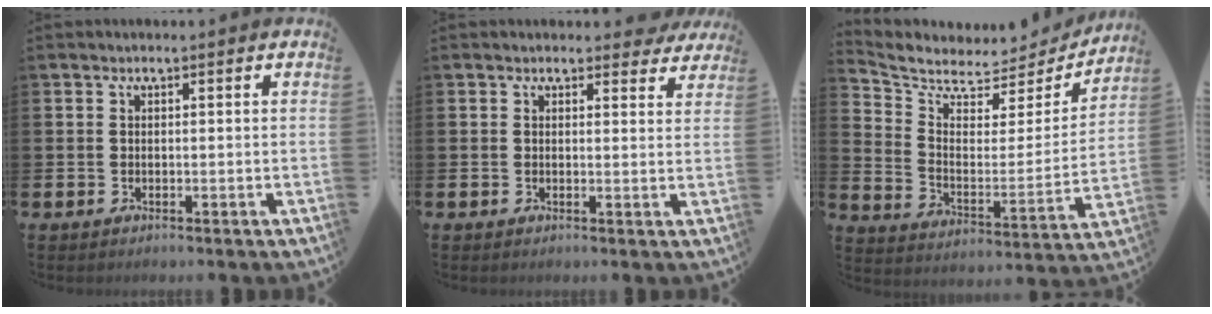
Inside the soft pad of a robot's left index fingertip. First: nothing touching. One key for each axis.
{"total": 2.0, "fx": 1.8, "fy": 0.7, "fz": 0.3, "tx": 0.008, "ty": -0.006, "tz": 0.029}
{"total": 5.7, "fx": 5.2, "fy": 2.2, "fz": 0.7, "tx": -0.056, "ty": -0.054, "tz": 0.084}